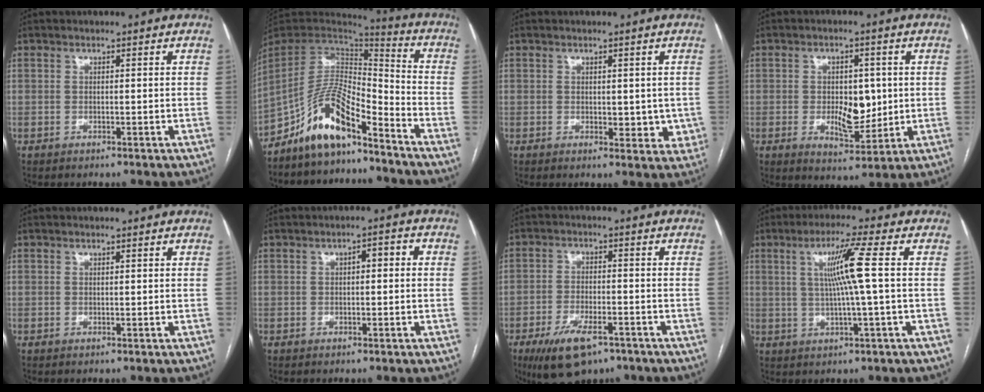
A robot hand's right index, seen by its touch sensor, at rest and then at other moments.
{"total": 12.1, "force": [-9.4, 3.1, 7.0], "torque": [-0.129, 0.027, -0.170]}
{"total": 4.1, "force": [0.0, 2.4, 3.3], "torque": [-0.023, -0.005, 0.004]}
{"total": 7.4, "force": [-0.1, 3.6, 6.5], "torque": [-0.095, 0.001, 0.008]}
{"total": 0.0}
{"total": 2.5, "force": [0.2, 1.0, 2.3], "torque": [-0.033, 0.020, 0.001]}
{"total": 9.5, "force": [-6.0, 3.8, 6.4], "torque": [-0.118, -0.012, -0.095]}
{"total": 7.6, "force": [1.2, -1.5, 7.4], "torque": [-0.134, 0.003, 0.028]}